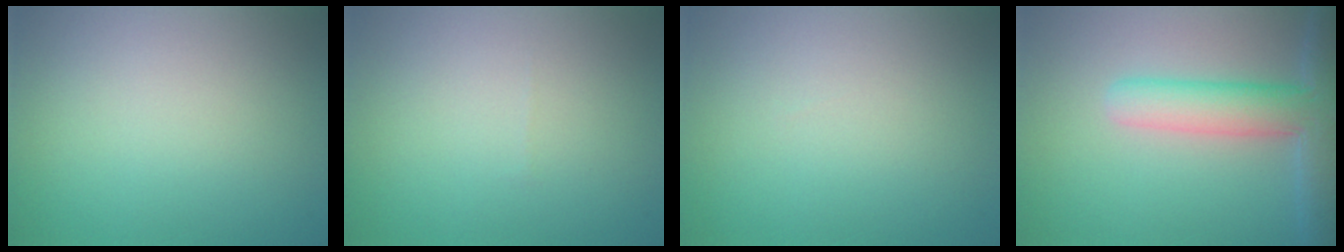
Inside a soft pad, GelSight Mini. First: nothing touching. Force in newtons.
{"total": 0.0}
{"total": 0.0}
{"total": 6.1, "press": 6.1, "slide": 0.6}